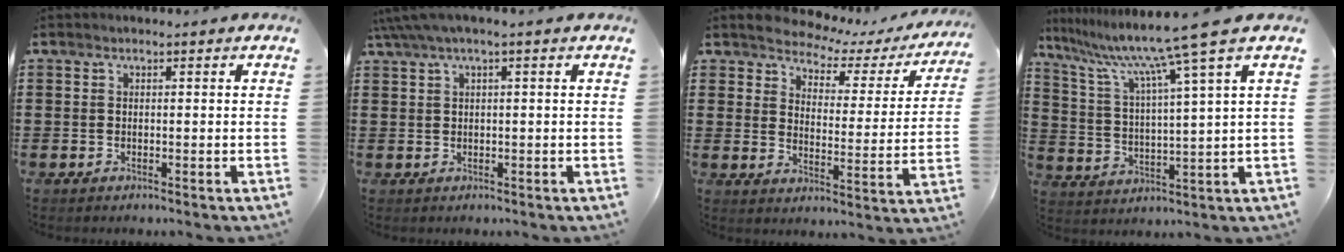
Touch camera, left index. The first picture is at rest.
{"total": 2.1, "force": [0.5, 0.4, 2.0], "torque": [-0.044, -0.002, 0.005]}
{"total": 3.6, "force": [3.4, 1.0, 0.4], "torque": [-0.037, -0.027, 0.051]}
{"total": 9.9, "force": [7.3, -1.7, 6.5], "torque": [-0.156, -0.044, 0.109]}